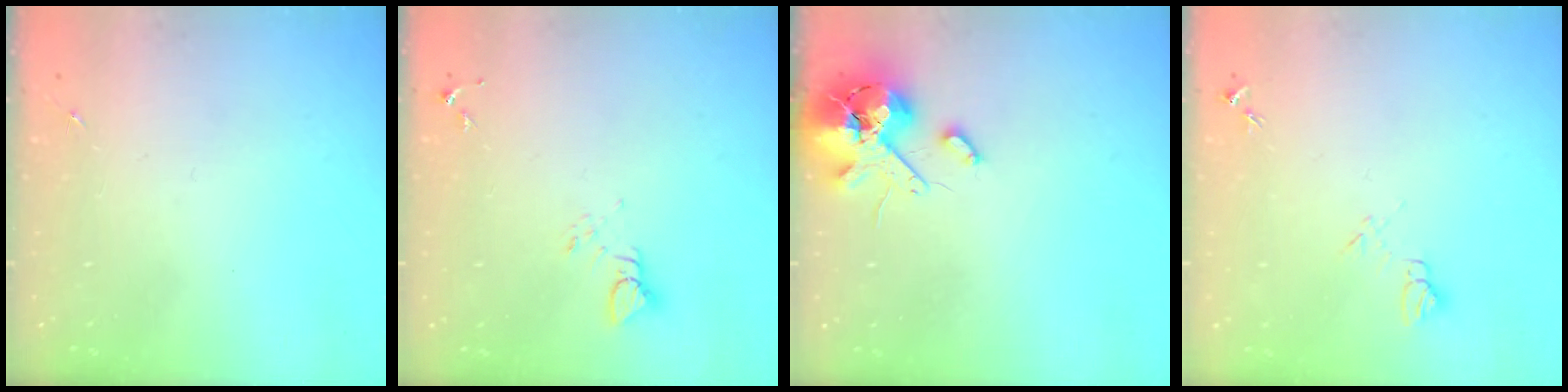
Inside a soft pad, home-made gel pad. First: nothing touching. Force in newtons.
{"total": 3.9, "press": 3.9, "slide": 0.2}
{"total": 13.2, "press": 13.0, "slide": 2.2}
{"total": 7.1, "press": 7.1, "slide": 0.7}